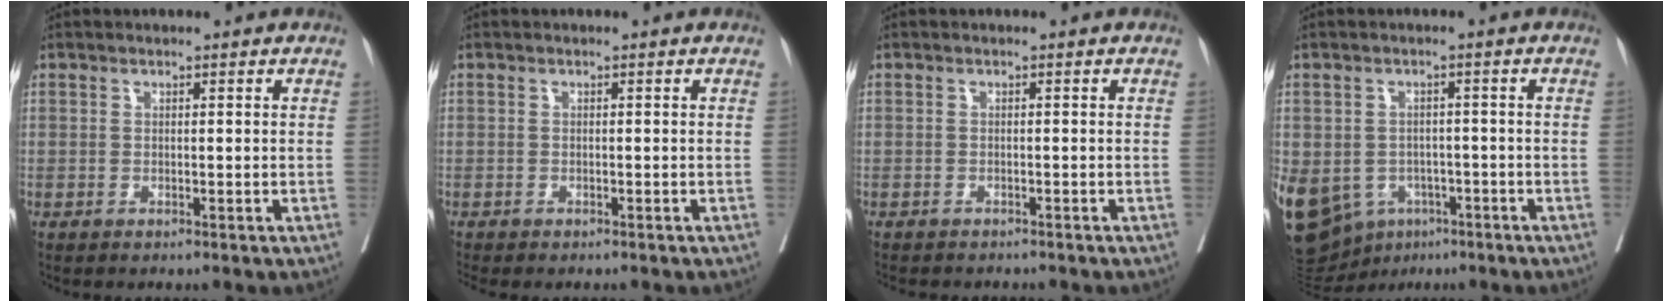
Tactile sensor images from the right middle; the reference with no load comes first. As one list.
[{"total": 2.0, "force": [-1.8, 0.5, 0.7], "torque": [-0.009, -0.004, -0.027]}, {"total": 4.3, "force": [-3.8, 1.3, 1.5], "torque": [-0.018, -0.004, -0.050]}, {"total": 25.2, "force": [-10.4, 20.0, 11.2], "torque": [-0.369, -0.014, -0.141]}]